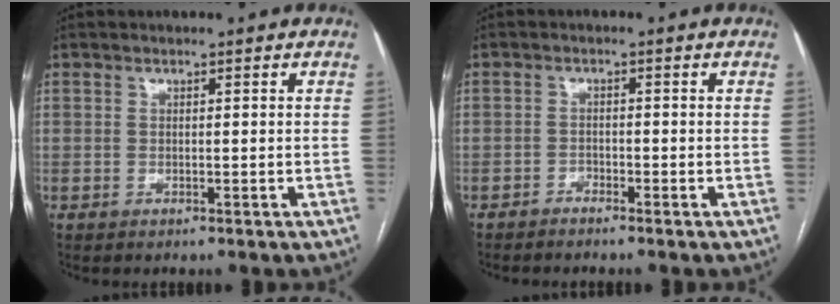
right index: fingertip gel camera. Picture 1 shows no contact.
{"total": 1.2, "force": [-1.1, 0.1, 0.1], "torque": [0.000, 0.000, -0.021]}